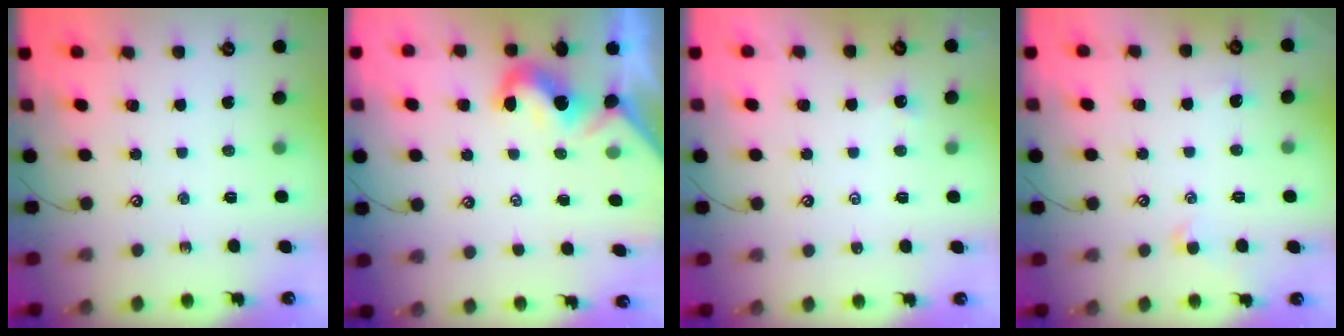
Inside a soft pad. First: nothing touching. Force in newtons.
{"total": 2.0, "press": 2.0, "slide": 0.6}
{"total": 0.7, "press": 0.5, "slide": 0.6}
{"total": 0.9, "press": 0.7, "slide": 0.6}